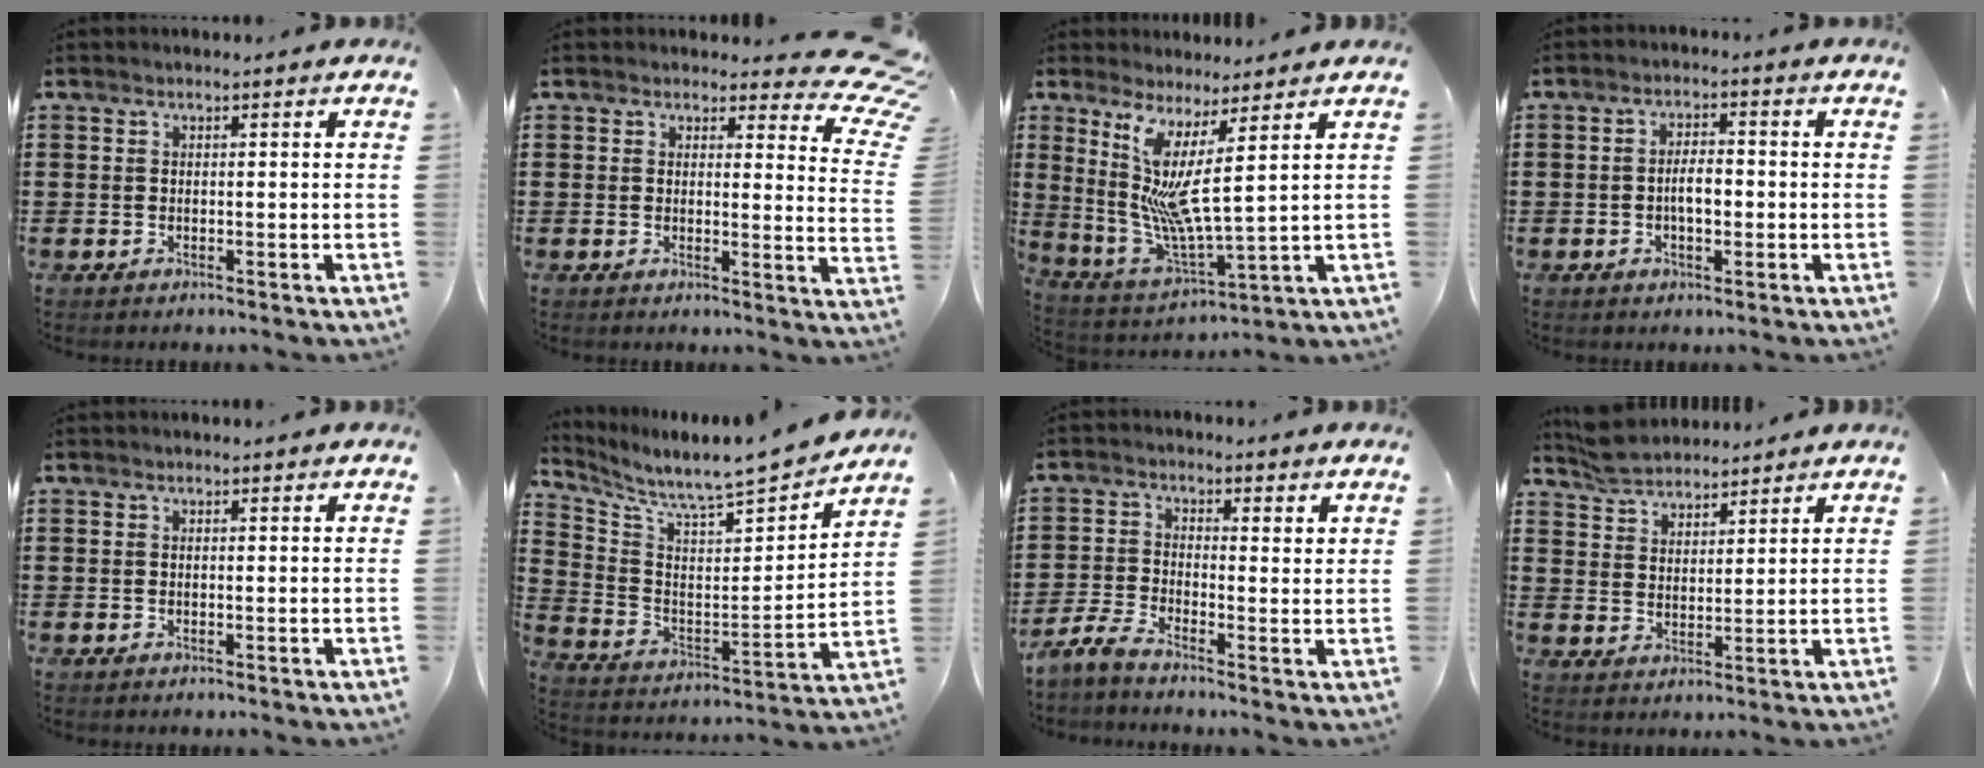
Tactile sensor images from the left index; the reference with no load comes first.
{"total": 4.9, "force": [3.8, 1.7, 2.6], "torque": [-0.037, -0.023, 0.061]}
{"total": 8.1, "force": [4.0, 0.2, 7.0], "torque": [-0.161, -0.057, 0.065]}
{"total": 3.9, "force": [-0.6, 1.5, 3.5], "torque": [-0.063, 0.006, -0.012]}
{"total": 0.0}
{"total": 6.7, "force": [6.6, 0.0, 1.4], "torque": [-0.066, -0.064, 0.104]}
{"total": 3.1, "force": [-1.8, 0.7, 2.4], "torque": [-0.059, -0.006, -0.042]}
{"total": 4.6, "force": [4.4, 1.3, 0.4], "torque": [-0.025, -0.007, 0.084]}